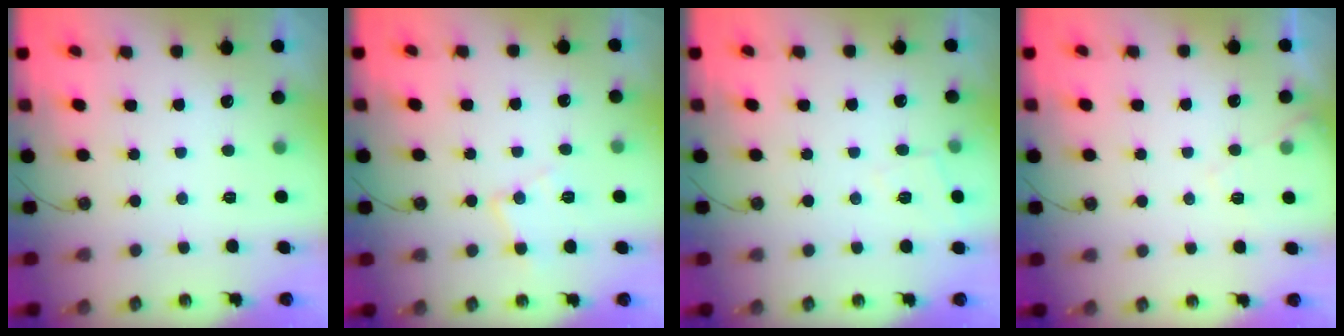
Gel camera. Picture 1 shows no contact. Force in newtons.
{"total": 8.3, "press": 8.3, "slide": 0.6}
{"total": 5.2, "press": 5.2, "slide": 0.5}
{"total": 6.1, "press": 6.0, "slide": 0.8}